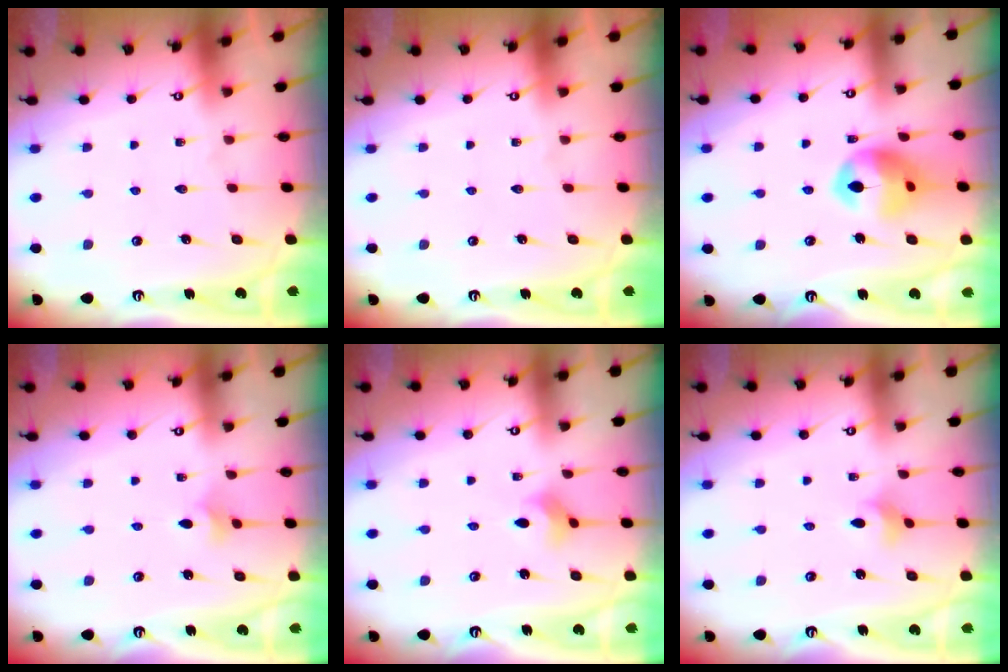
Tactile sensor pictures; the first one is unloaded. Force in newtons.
{"total": 0.0}
{"total": 12.8, "press": 12.7, "slide": 2.0}
{"total": 3.0, "press": 2.9, "slide": 0.8}
{"total": 3.4, "press": 3.3, "slide": 0.6}
{"total": 2.7, "press": 2.6, "slide": 0.6}